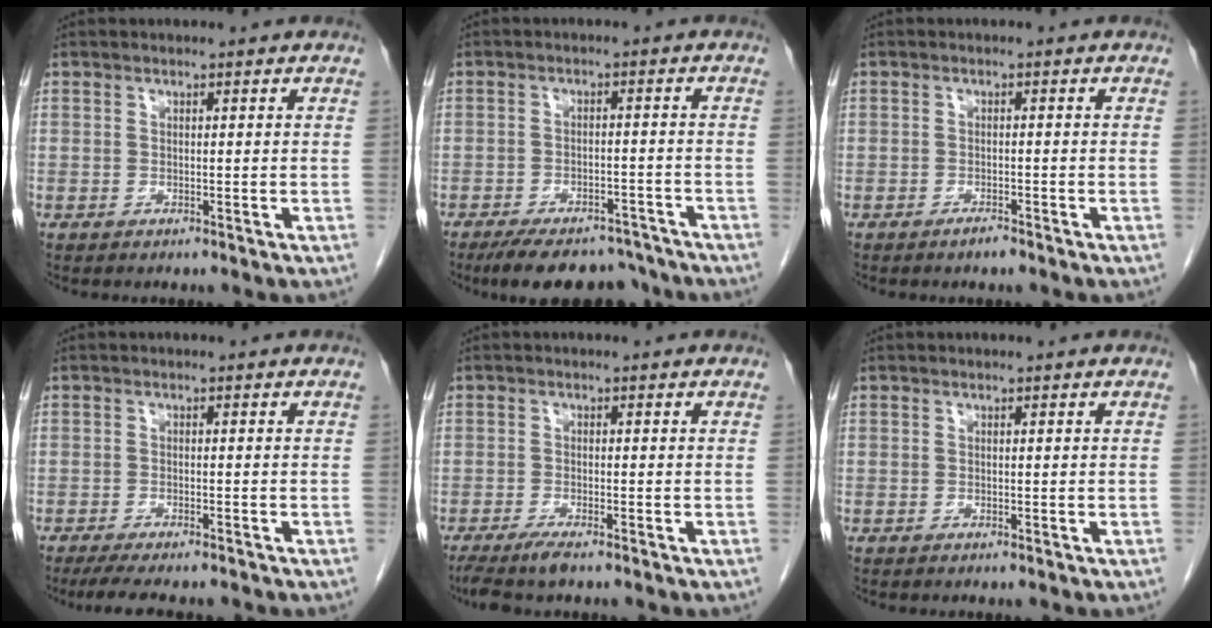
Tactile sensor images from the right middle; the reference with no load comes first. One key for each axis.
{"total": 11.9, "fx": -10.2, "fy": 4.4, "fz": 4.2, "tx": -0.058, "ty": 0.009, "tz": -0.142}
{"total": 1.4, "fx": -1.2, "fy": 0.3, "fz": 0.8, "tx": -0.015, "ty": -0.001, "tz": -0.019}
{"total": 8.0, "fx": -6.8, "fy": 1.5, "fz": 3.9, "tx": -0.053, "ty": -0.010, "tz": -0.102}
{"total": 4.0, "fx": -3.1, "fy": 0.3, "fz": 2.5, "tx": -0.046, "ty": -0.010, "tz": -0.056}
{"total": 0.0}